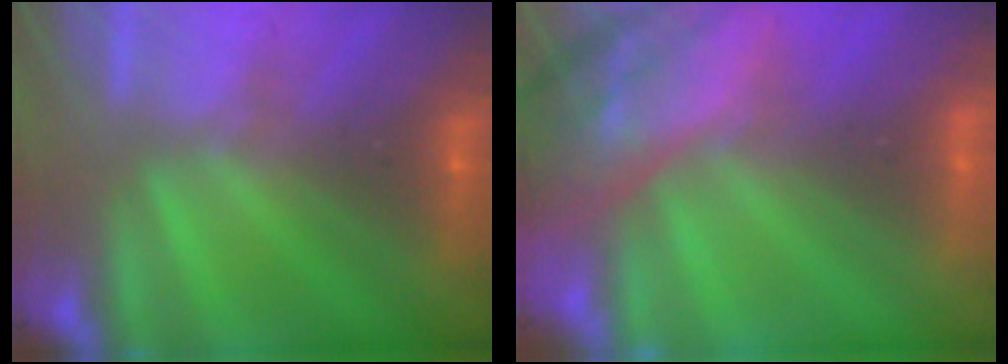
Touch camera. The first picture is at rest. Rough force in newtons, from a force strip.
{"total": 7.2}